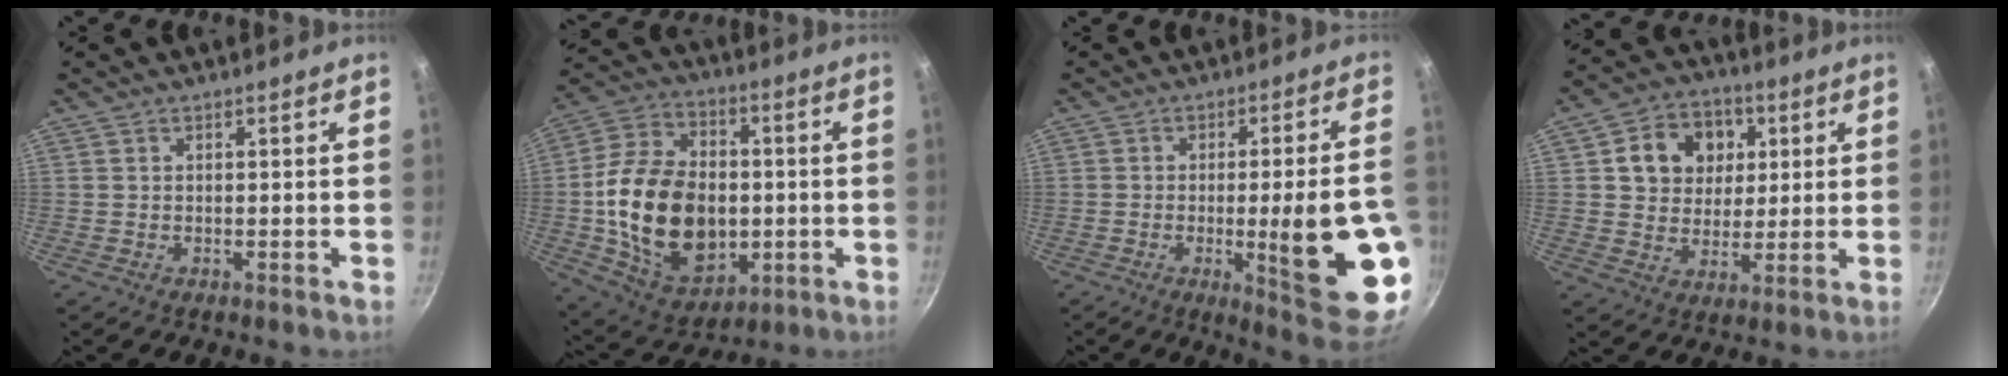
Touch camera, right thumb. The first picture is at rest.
{"total": 23.5, "force": [-1.8, 16.2, 16.9], "torque": [-0.278, 0.016, -0.022]}
{"total": 18.5, "force": [-3.7, 3.4, 17.8], "torque": [-0.220, 0.001, -0.040]}
{"total": 12.3, "force": [3.4, 10.2, 5.9], "torque": [-0.065, 0.001, 0.051]}